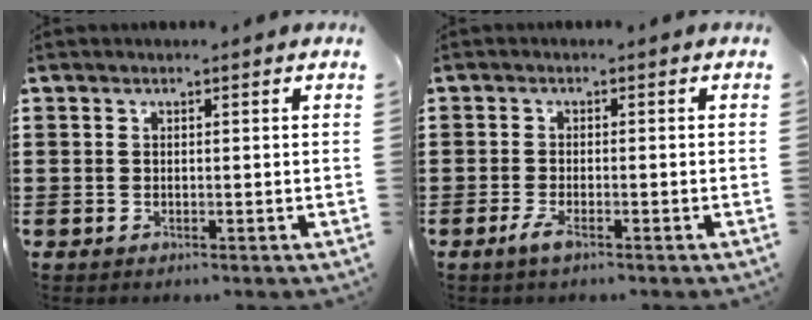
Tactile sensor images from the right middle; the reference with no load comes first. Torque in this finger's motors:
{"motor_torque": [0.45, -0.30, 0.02, 0.05]}